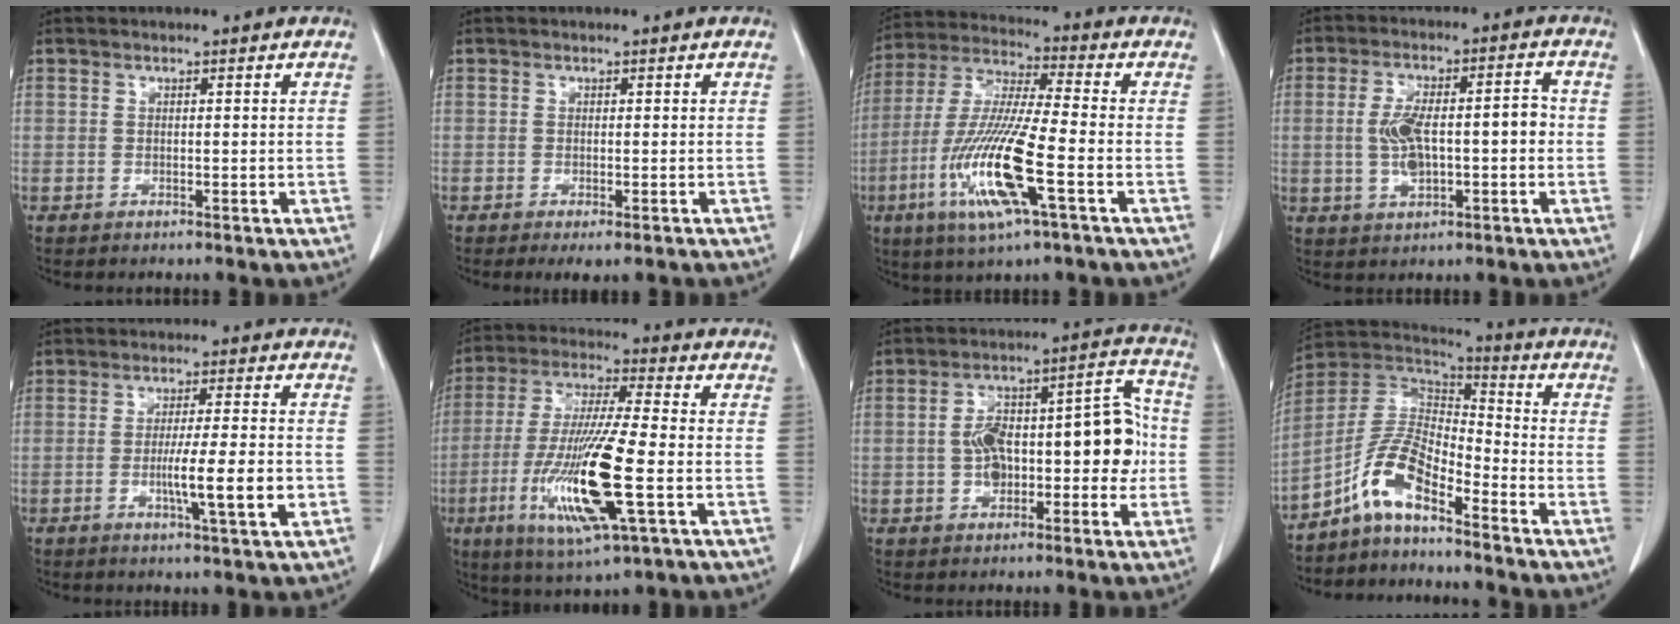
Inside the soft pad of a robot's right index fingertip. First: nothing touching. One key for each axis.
{"total": 2.8, "fx": -2.0, "fy": 0.8, "fz": 1.9, "tx": -0.018, "ty": -0.006, "tz": -0.028}
{"total": 15.7, "fx": -5.3, "fy": 1.0, "fz": 14.7, "tx": -0.308, "ty": -0.019, "tz": -0.102}
{"total": 9.5, "fx": -0.8, "fy": 3.4, "fz": 8.9, "tx": -0.168, "ty": 0.027, "tz": -0.007}
{"total": 7.9, "fx": -1.9, "fy": -0.2, "fz": 7.7, "tx": -0.125, "ty": -0.013, "tz": -0.032}
{"total": 17.1, "fx": -4.5, "fy": 1.4, "fz": 16.5, "tx": -0.337, "ty": -0.023, "tz": -0.080}
{"total": 14.3, "fx": -0.9, "fy": 5.7, "fz": 13.1, "tx": -0.199, "ty": 0.052, "tz": -0.009}
{"total": 9.3, "fx": -6.0, "fy": 2.9, "fz": 6.4, "tx": -0.148, "ty": 0.023, "tz": -0.123}